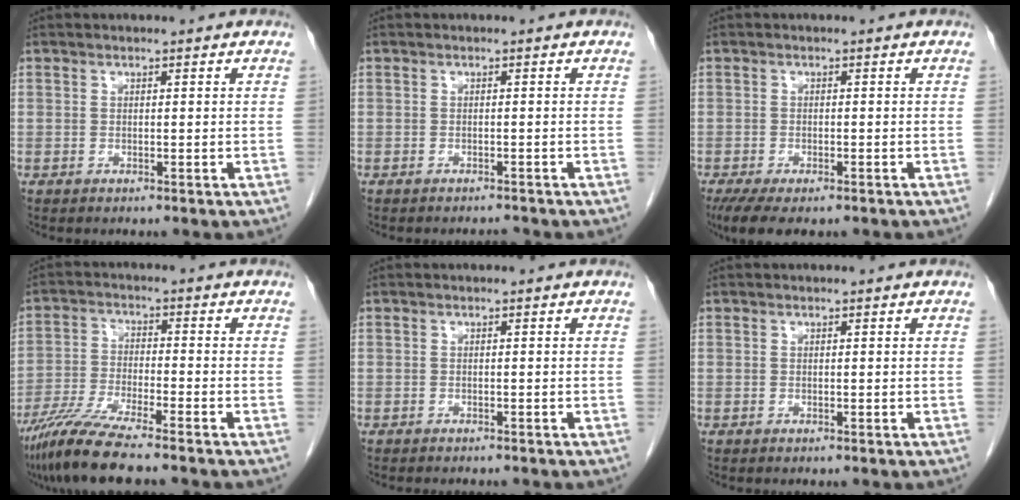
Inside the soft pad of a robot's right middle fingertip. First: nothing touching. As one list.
[{"total": 1.1, "force": [-1.1, 0.1, 0.1], "torque": [-0.001, -0.003, -0.013]}, {"total": 6.7, "force": [-4.8, 2.4, 4.1], "torque": [-0.067, -0.015, -0.075]}, {"total": 9.4, "force": [-7.6, -0.1, 5.5], "torque": [-0.105, -0.030, -0.138]}, {"total": 2.6, "force": [-2.4, 0.5, 1.0], "torque": [-0.017, -0.006, -0.027]}, {"total": 0.0}]